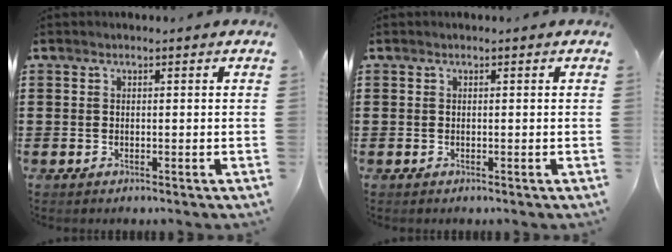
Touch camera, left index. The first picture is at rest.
{"total": 0.0}